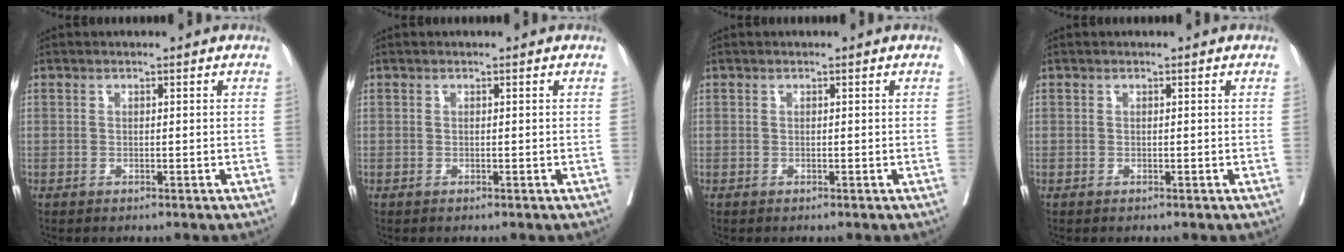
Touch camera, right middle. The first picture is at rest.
{"total": 0.0}
{"total": 0.0}
{"total": 0.0}